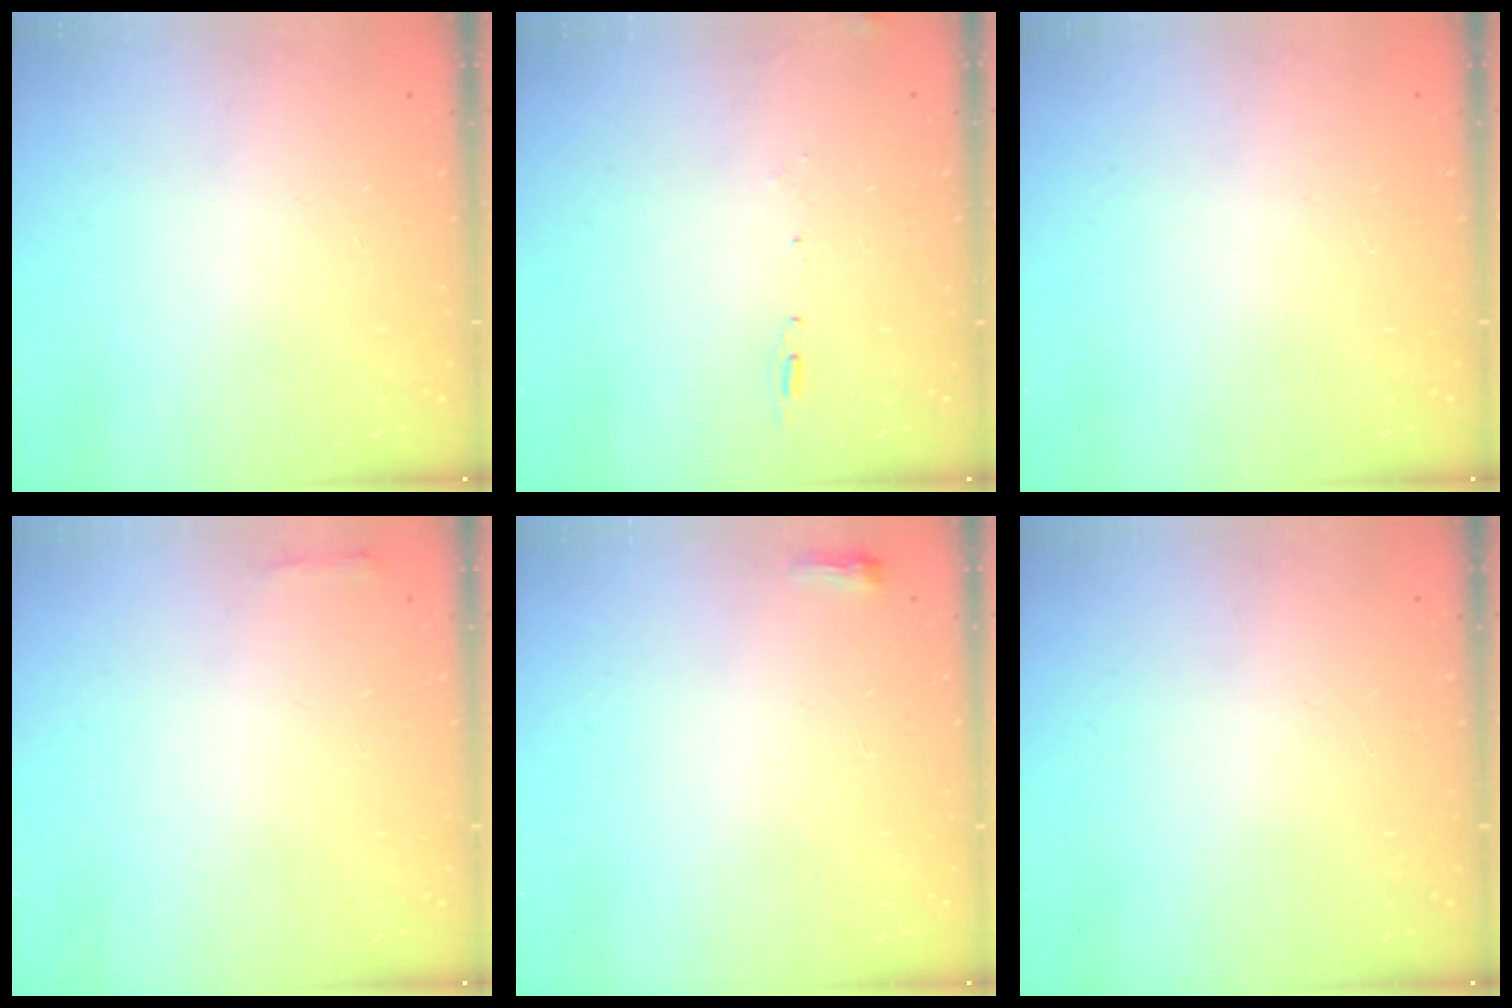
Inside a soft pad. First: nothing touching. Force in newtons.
{"total": 5.6, "press": 5.3, "slide": 1.7}
{"total": 0.0}
{"total": 2.3, "press": 2.3, "slide": 0.5}
{"total": 2.6, "press": 2.5, "slide": 0.6}
{"total": 0.0}